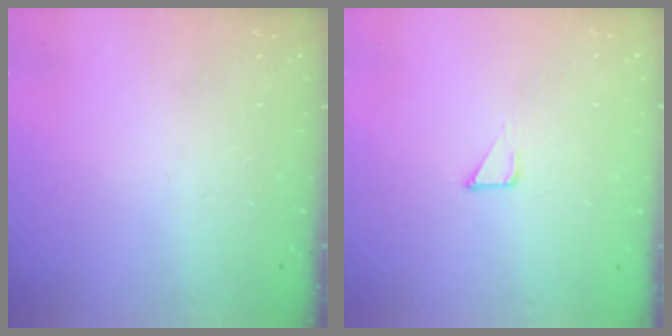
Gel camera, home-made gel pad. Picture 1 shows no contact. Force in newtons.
{"total": 2.1, "press": 2.1, "slide": 0.1}